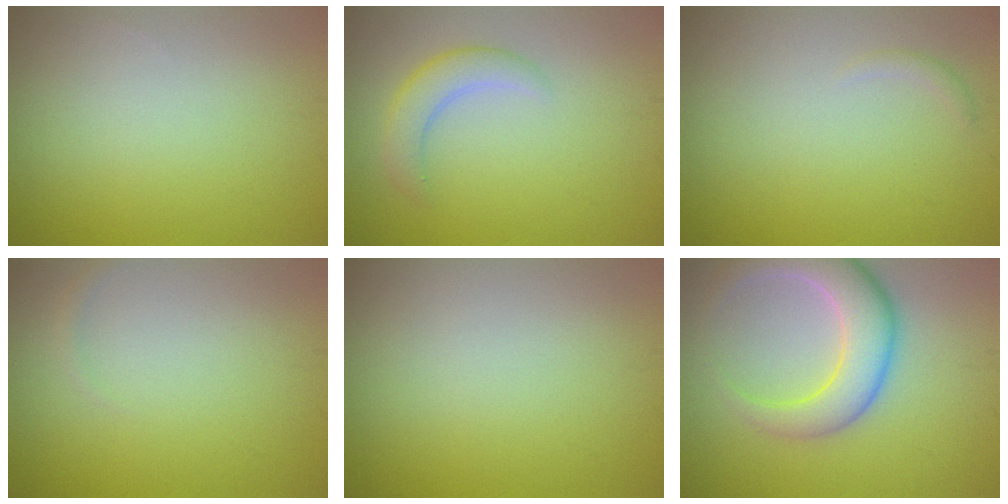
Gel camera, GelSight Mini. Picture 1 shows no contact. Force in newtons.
{"total": 2.8, "press": 2.8, "slide": 0.2}
{"total": 0.6, "press": 0.6, "slide": 0.0}
{"total": 0.6, "press": 0.6, "slide": 0.0}
{"total": 0.0}
{"total": 6.1, "press": 6.1, "slide": 0.4}